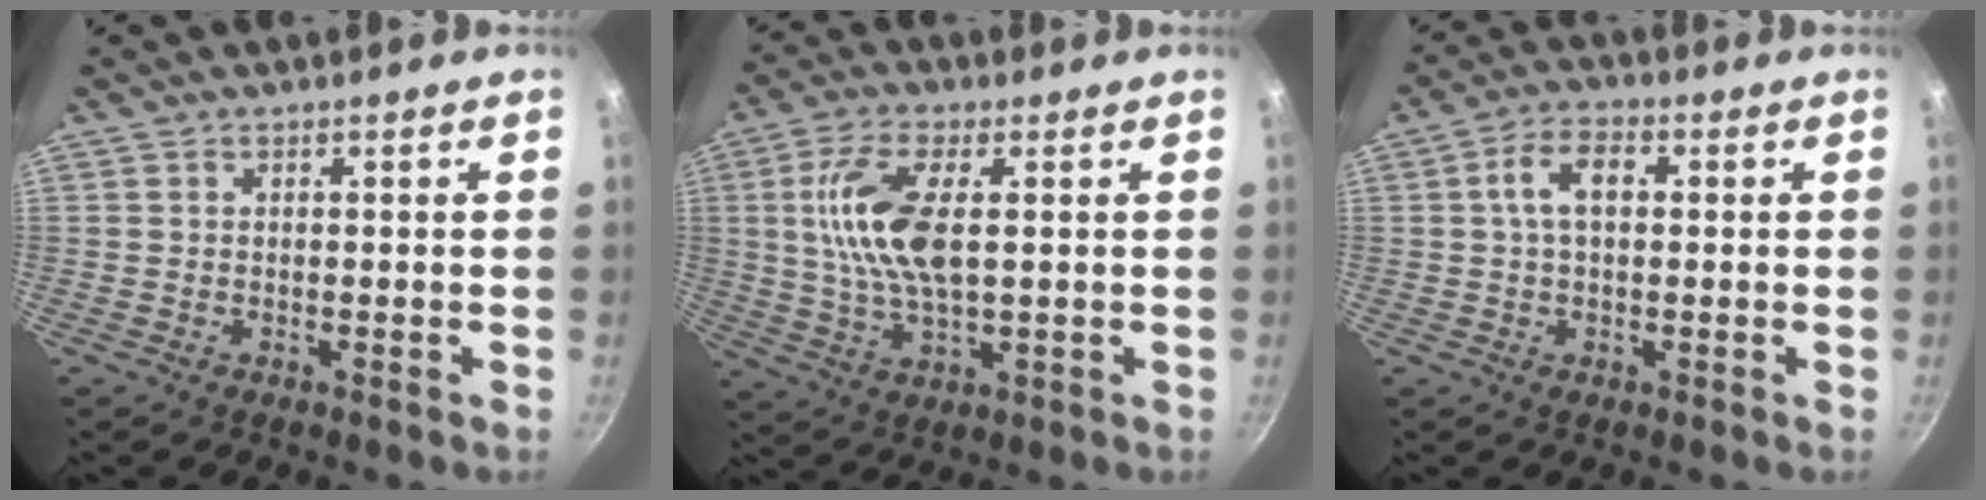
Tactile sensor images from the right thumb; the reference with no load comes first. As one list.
[{"total": 12.3, "force": [2.1, 5.2, 10.9], "torque": [-0.217, 0.001, 0.039]}, {"total": 6.5, "force": [1.0, 3.9, 5.2], "torque": [-0.085, 0.016, 0.011]}]